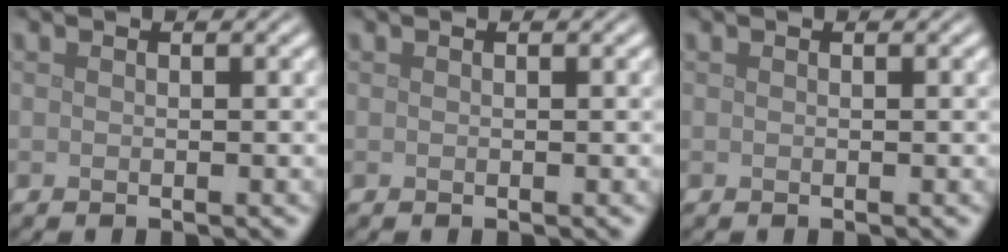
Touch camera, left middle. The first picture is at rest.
{"total": 0.0}
{"total": 0.0}